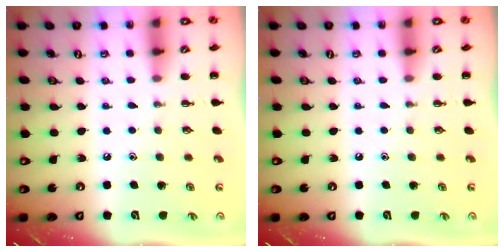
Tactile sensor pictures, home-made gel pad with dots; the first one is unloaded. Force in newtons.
{"total": 0.0}